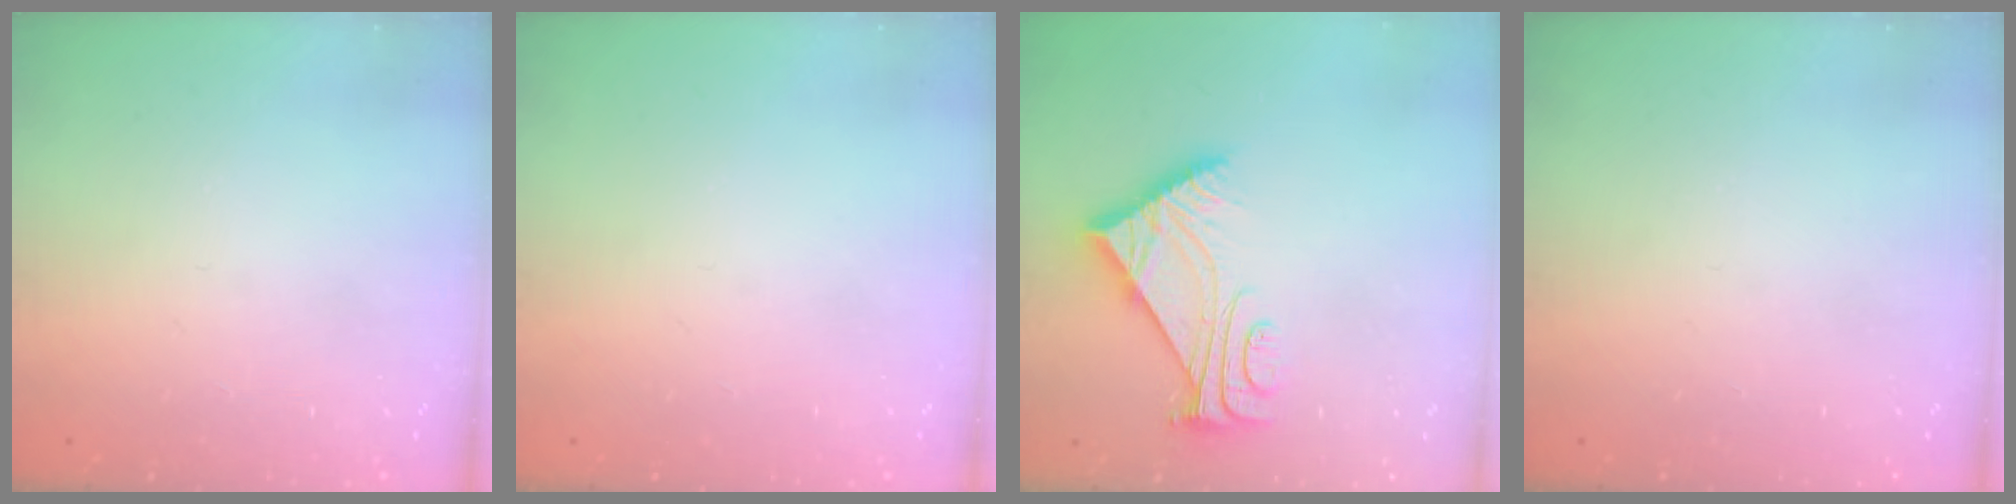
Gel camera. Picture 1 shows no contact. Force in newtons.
{"total": 0.0}
{"total": 8.1, "press": 8.0, "slide": 1.0}
{"total": 0.0}